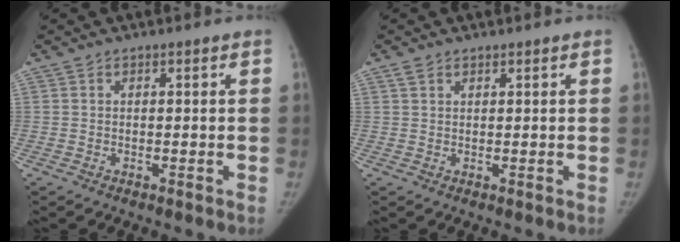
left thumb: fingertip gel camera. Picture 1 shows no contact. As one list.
[{"total": 1.5, "force": [1.1, 0.8, 0.6], "torque": [-0.013, 0.004, 0.021]}]